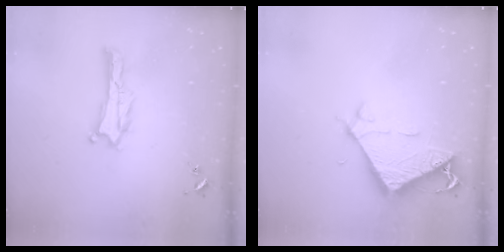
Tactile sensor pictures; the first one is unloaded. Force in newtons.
{"total": 6.8, "press": 6.8, "slide": 0.6}